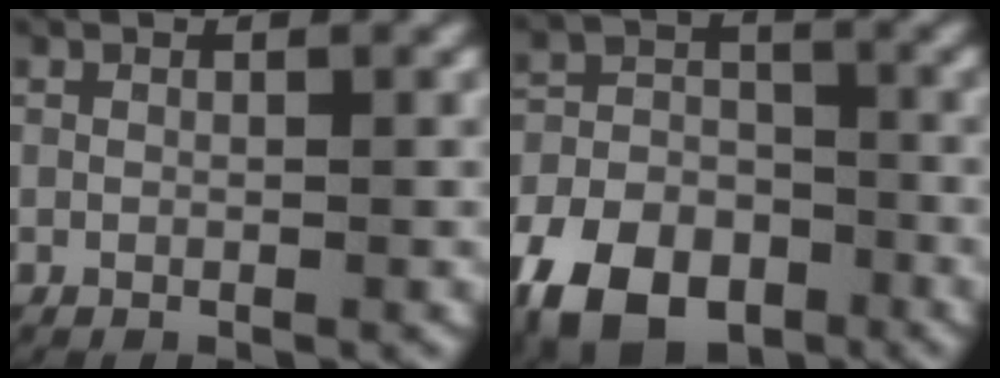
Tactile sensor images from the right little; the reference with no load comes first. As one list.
[{"total": 9.6, "force": [-5.8, 6.5, 4.2], "torque": [-0.080, -0.020, -0.101]}]